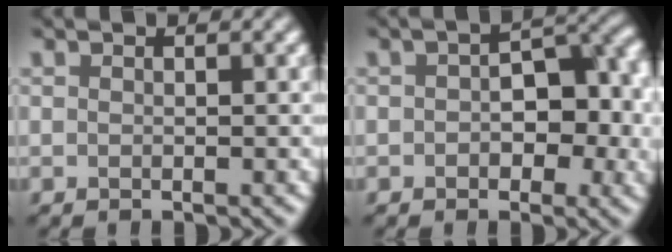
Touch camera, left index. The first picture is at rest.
{"total": 5.9, "force": [-0.3, 3.7, 4.6], "torque": [-0.046, 0.000, -0.005]}